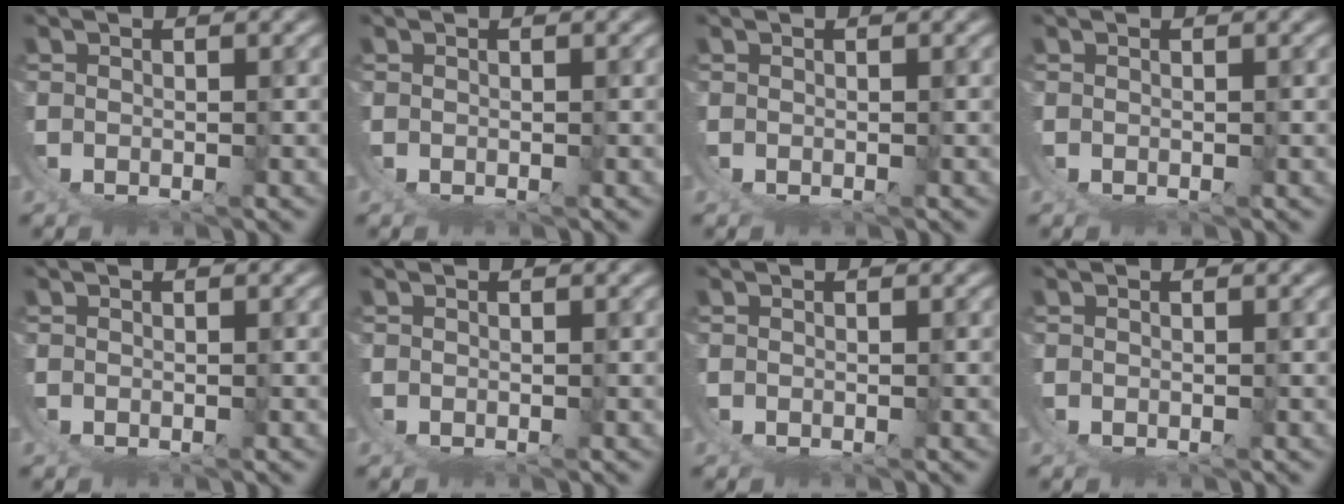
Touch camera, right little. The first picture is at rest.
{"total": 0.0}
{"total": 0.0}
{"total": 0.0}
{"total": 0.0}
{"total": 0.0}
{"total": 0.0}
{"total": 0.0}